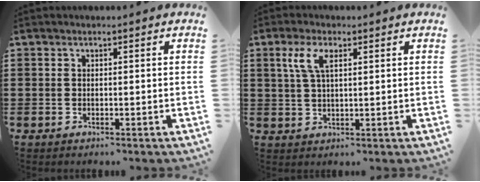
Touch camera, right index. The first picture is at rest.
{"total": 4.7, "force": [1.9, 1.8, 3.9], "torque": [-0.086, 0.009, 0.031]}